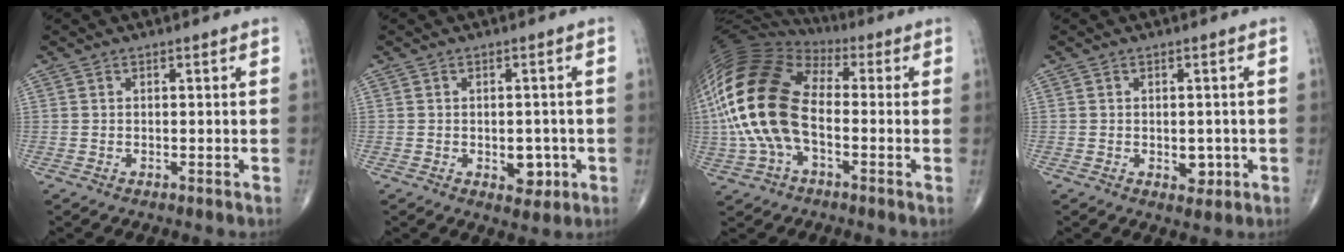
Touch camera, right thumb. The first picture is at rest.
{"total": 4.5, "force": [-1.2, 2.9, 3.3], "torque": [-0.017, 0.001, -0.011]}
{"total": 20.4, "force": [-1.6, 11.7, 16.7], "torque": [-0.361, 0.025, -0.038]}
{"total": 3.0, "force": [-0.6, 2.0, 2.2], "torque": [-0.010, 0.000, -0.004]}